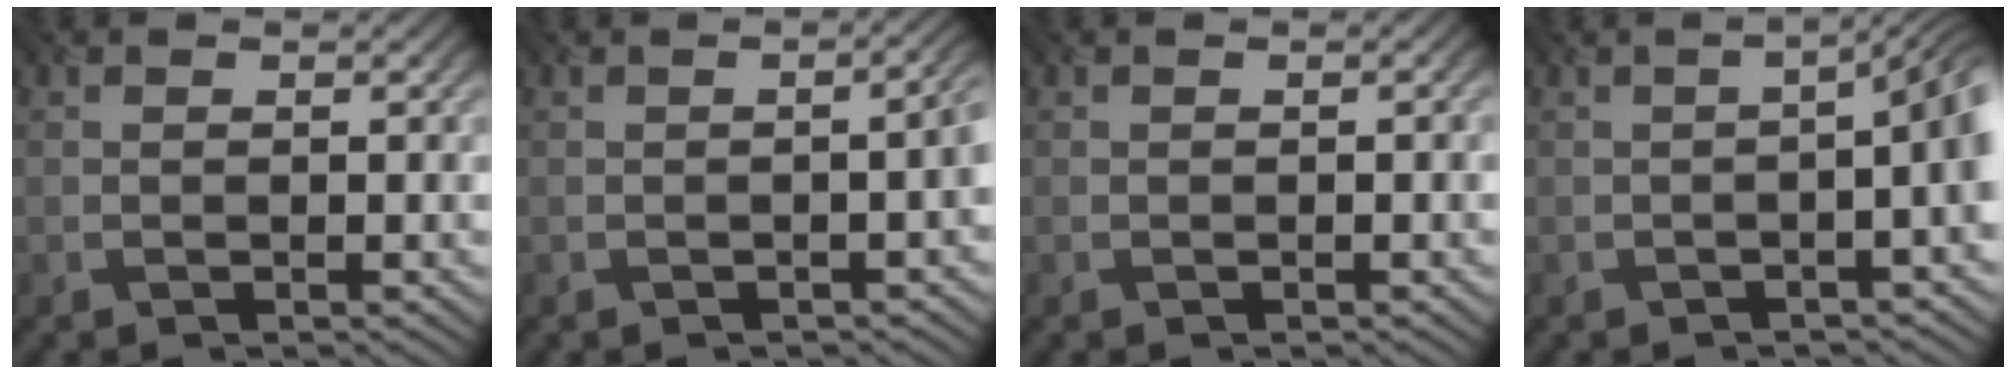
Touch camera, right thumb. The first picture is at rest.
{"total": 3.0, "force": [-0.5, 1.0, 2.7], "torque": [-0.031, 0.006, -0.006]}
{"total": 0.8, "force": [-0.3, 0.2, 0.7], "torque": [-0.009, 0.002, -0.002]}
{"total": 5.4, "force": [-0.9, 1.6, 5.0], "torque": [-0.055, 0.004, -0.019]}